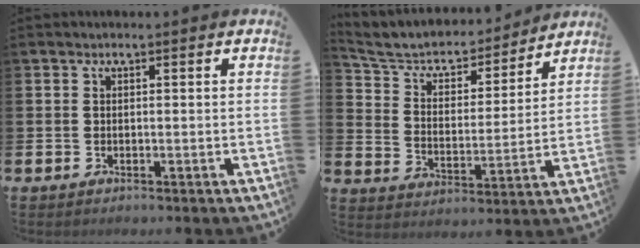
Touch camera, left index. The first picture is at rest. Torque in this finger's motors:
{"motor_torque": [1.05, -1.09, 0.38, 0.11]}